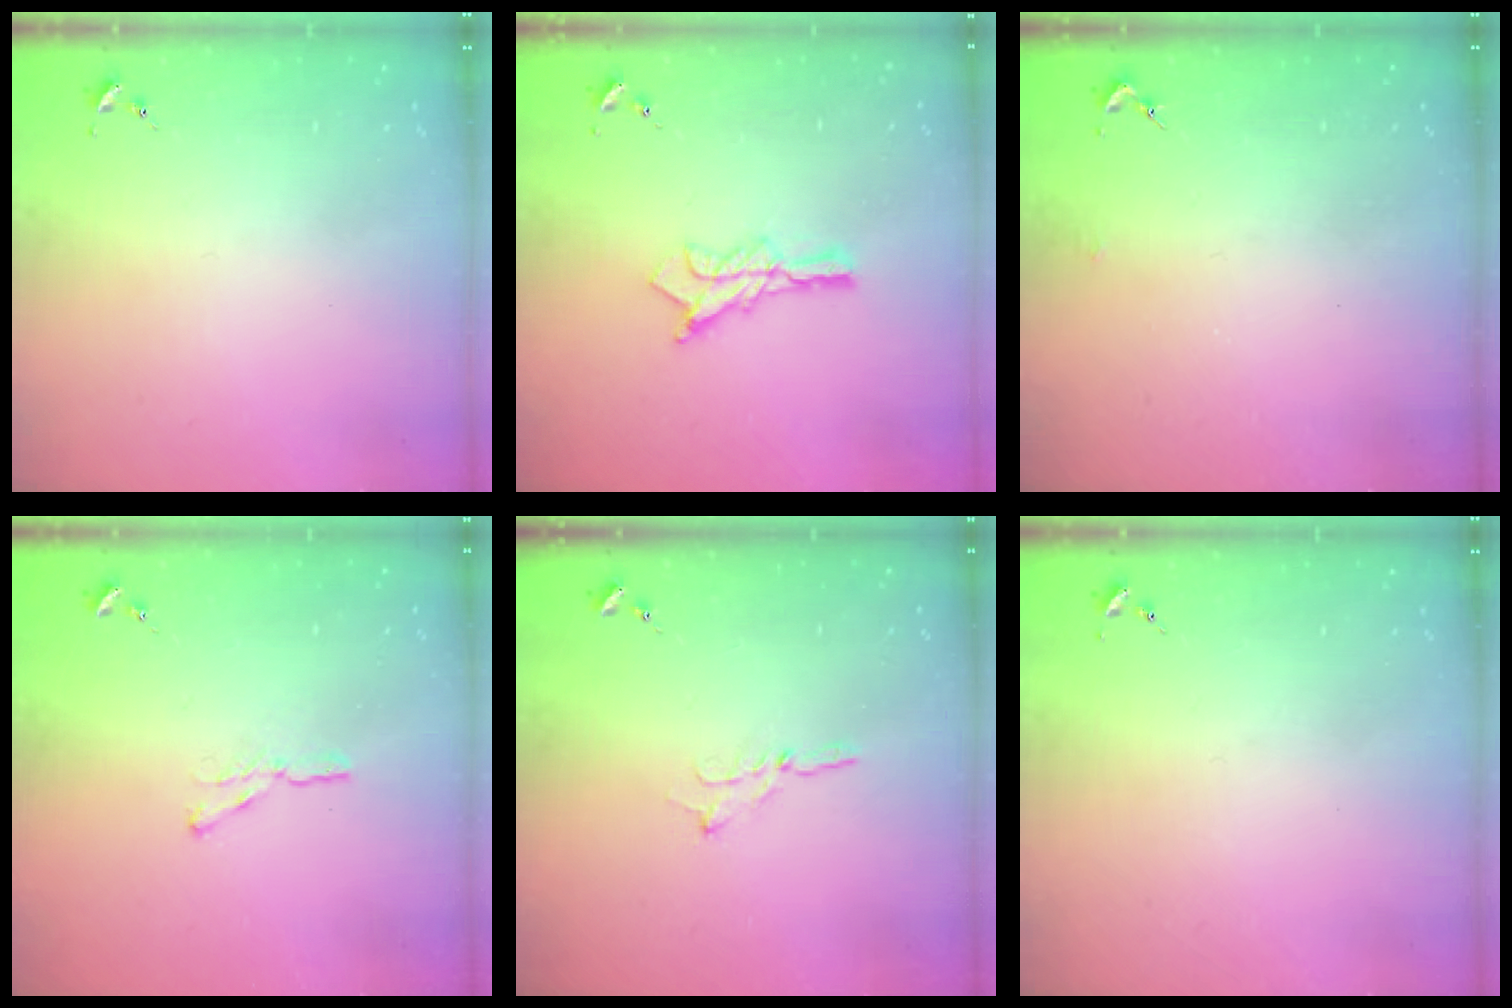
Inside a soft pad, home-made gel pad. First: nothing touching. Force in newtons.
{"total": 10.6, "press": 10.6, "slide": 0.8}
{"total": 1.4, "press": 1.4, "slide": 0.1}
{"total": 4.3, "press": 4.2, "slide": 0.4}
{"total": 2.0, "press": 2.0, "slide": 0.2}
{"total": 0.0}